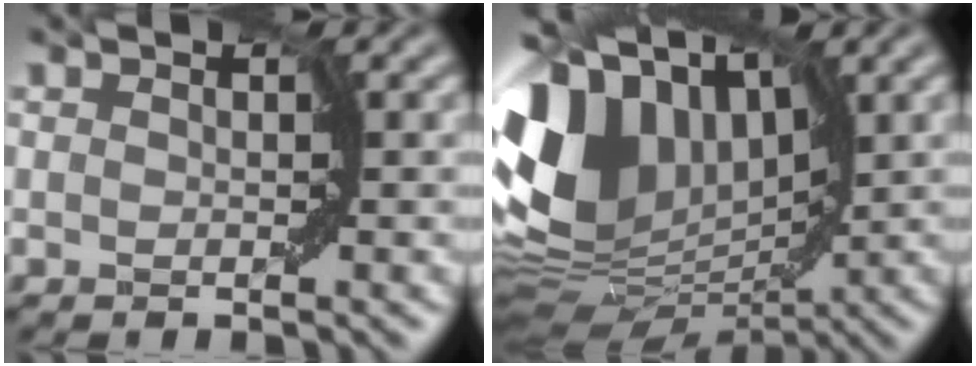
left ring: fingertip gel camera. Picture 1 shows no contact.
{"total": 11.1, "force": [2.7, 7.1, 8.0], "torque": [-0.184, 0.007, 0.056]}